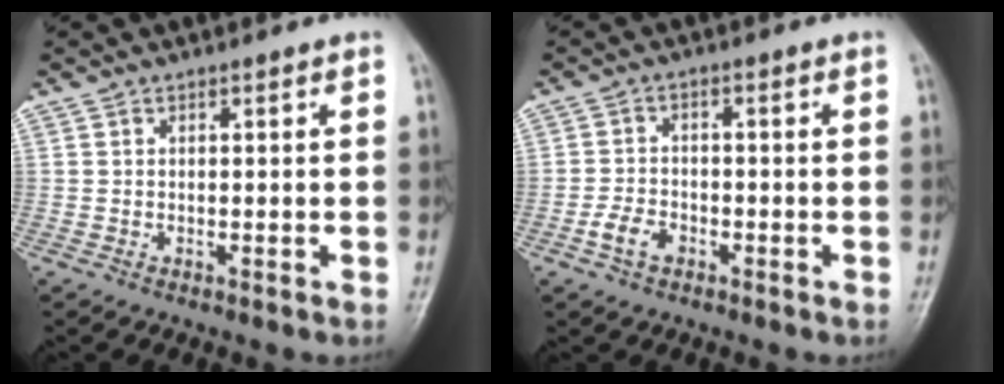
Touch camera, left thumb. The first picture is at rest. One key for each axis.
{"total": 4.2, "fx": -2.1, "fy": 2.7, "fz": 2.4, "tx": -0.042, "ty": 0.015, "tz": -0.042}